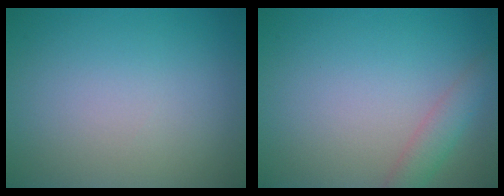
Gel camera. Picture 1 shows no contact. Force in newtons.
{"total": 2.3, "press": 2.3, "slide": 0.1}